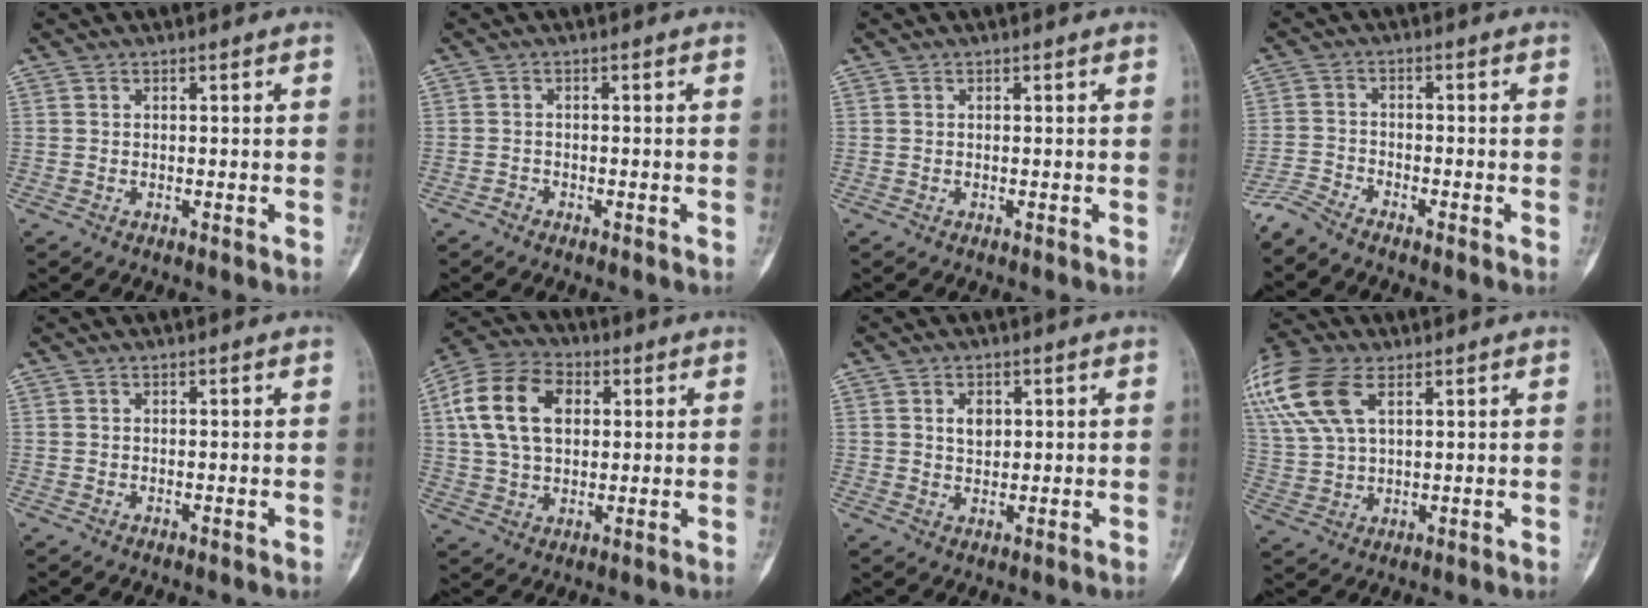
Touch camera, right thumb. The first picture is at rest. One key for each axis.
{"total": 0.9, "fx": -0.7, "fy": 0.5, "fz": 0.0, "tx": 0.000, "ty": 0.003, "tz": -0.019}
{"total": 0.0}
{"total": 4.0, "fx": -3.8, "fy": 0.5, "fz": 1.3, "tx": -0.036, "ty": 0.003, "tz": -0.084}
{"total": 0.0}
{"total": 15.1, "fx": 3.6, "fy": 10.1, "fz": 10.6, "tx": -0.183, "ty": 0.011, "tz": 0.061}
{"total": 3.5, "fx": 1.1, "fy": 2.6, "fz": 2.1, "tx": -0.016, "ty": -0.004, "tz": 0.019}
{"total": 16.9, "fx": 7.9, "fy": 9.1, "fz": 11.9, "tx": -0.286, "ty": 0.010, "tz": 0.154}